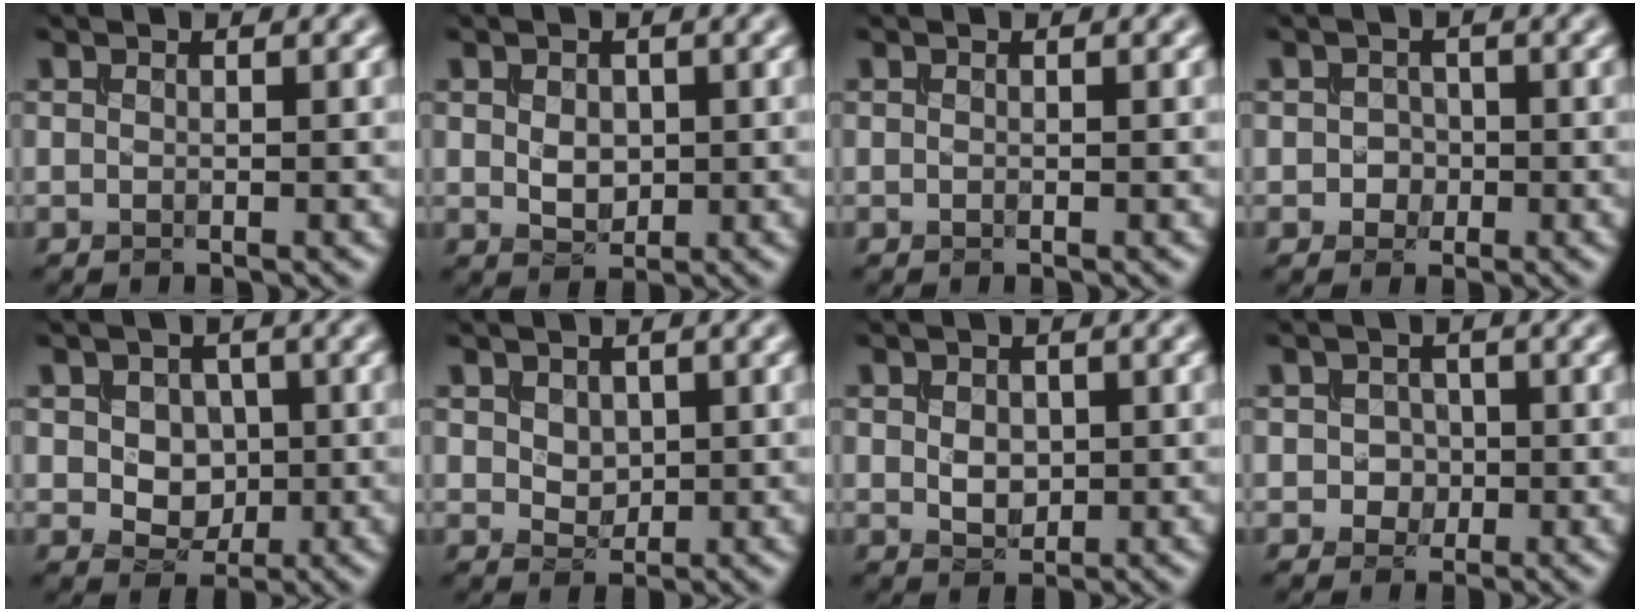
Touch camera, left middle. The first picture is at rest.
{"total": 2.1, "force": [0.1, 1.5, 1.4], "torque": [-0.031, -0.002, 0.005]}
{"total": 0.0}
{"total": 1.3, "force": [-0.3, 1.2, 0.4], "torque": [-0.003, 0.000, -0.008]}
{"total": 3.3, "force": [0.2, 2.6, 1.9], "torque": [-0.037, -0.005, -0.002]}
{"total": 1.6, "force": [0.5, 1.2, 0.9], "torque": [-0.023, -0.004, 0.009]}
{"total": 1.9, "force": [0.1, 1.4, 1.3], "torque": [-0.029, -0.002, 0.004]}
{"total": 1.6, "force": [-0.3, 1.5, 0.6], "torque": [-0.004, -0.002, -0.007]}